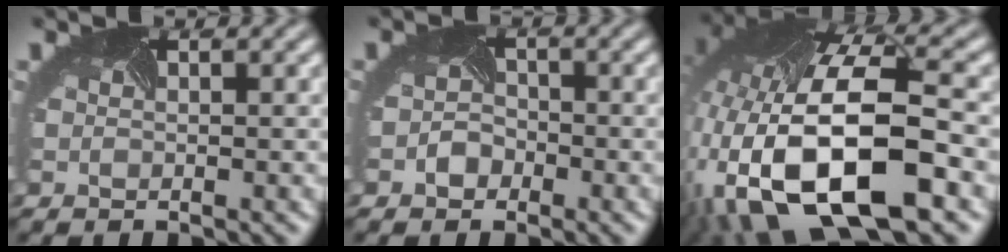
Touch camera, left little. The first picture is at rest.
{"total": 1.3, "force": [-0.9, 0.9, -0.3], "torque": [-0.005, 0.005, -0.024]}
{"total": 16.6, "force": [-4.2, 8.5, 13.6], "torque": [-0.290, -0.014, -0.075]}